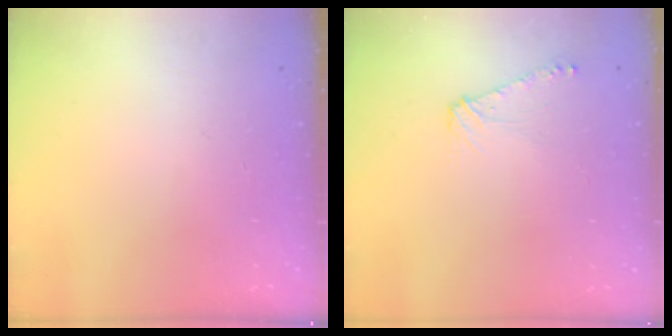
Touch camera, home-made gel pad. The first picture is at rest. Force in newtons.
{"total": 7.9, "press": 7.9, "slide": 0.9}